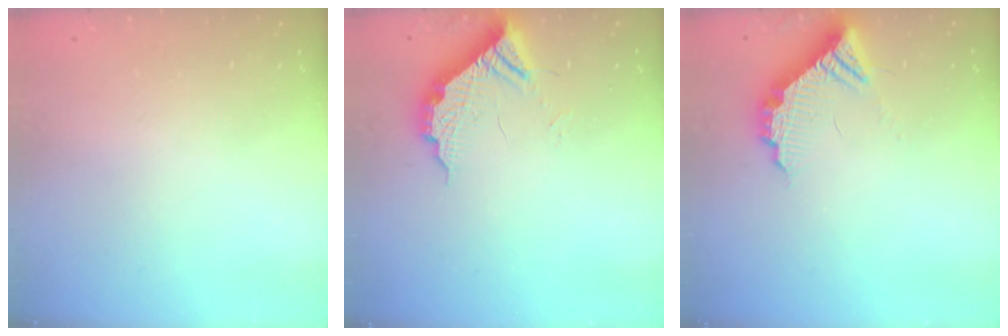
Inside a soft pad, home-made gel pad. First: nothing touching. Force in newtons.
{"total": 10.8, "press": 10.8, "slide": 0.3}
{"total": 10.3, "press": 10.3, "slide": 0.8}